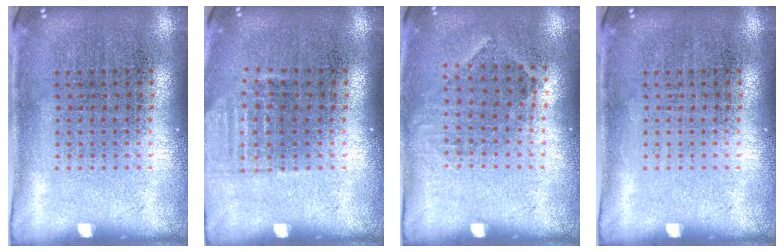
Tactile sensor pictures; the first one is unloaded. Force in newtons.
{"total": 1.0, "press": 0.9, "slide": 0.4}
{"total": 0.9, "press": 0.8, "slide": 0.6}
{"total": 0.0}